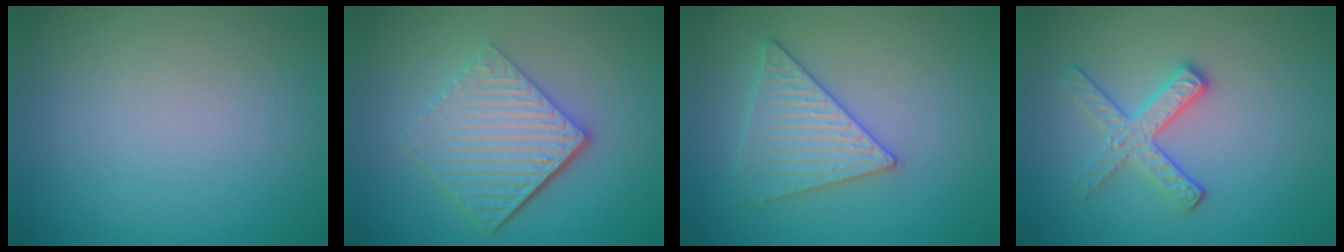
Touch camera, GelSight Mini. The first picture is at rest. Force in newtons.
{"total": 5.9, "press": 4.0, "slide": 4.3}
{"total": 3.5, "press": 3.4, "slide": 0.6}
{"total": 2.9, "press": 2.6, "slide": 1.3}